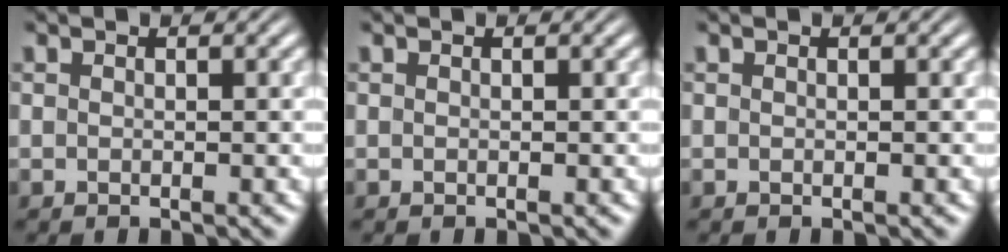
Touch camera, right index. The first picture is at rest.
{"total": 0.0}
{"total": 0.0}